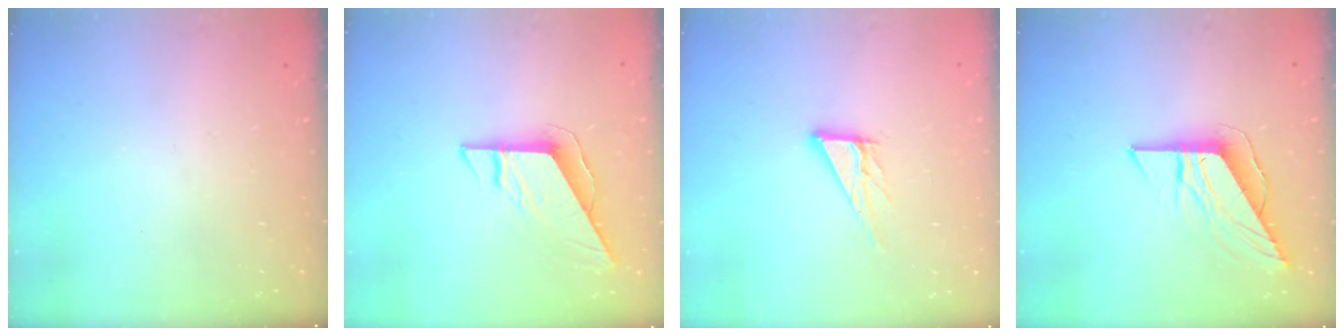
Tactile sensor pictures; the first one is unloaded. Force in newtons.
{"total": 8.1, "press": 8.1, "slide": 0.4}
{"total": 9.0, "press": 8.9, "slide": 0.7}
{"total": 8.7, "press": 8.7, "slide": 0.7}